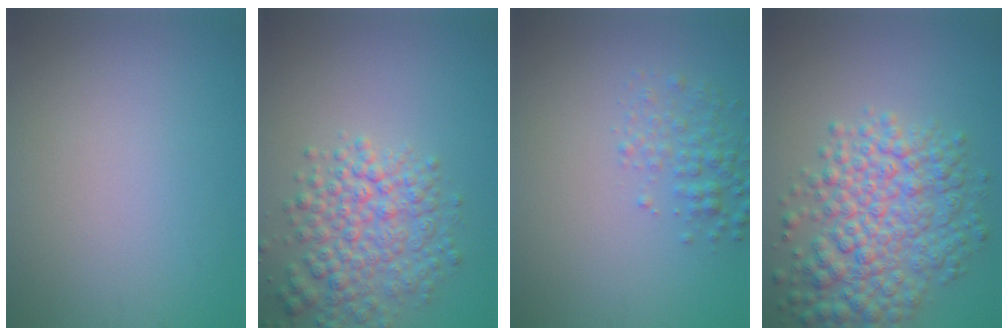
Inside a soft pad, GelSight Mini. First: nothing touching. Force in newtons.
{"total": 5.6, "press": 5.6, "slide": 0.2}
{"total": 2.3, "press": 2.3, "slide": 0.1}
{"total": 7.5, "press": 7.5, "slide": 0.1}